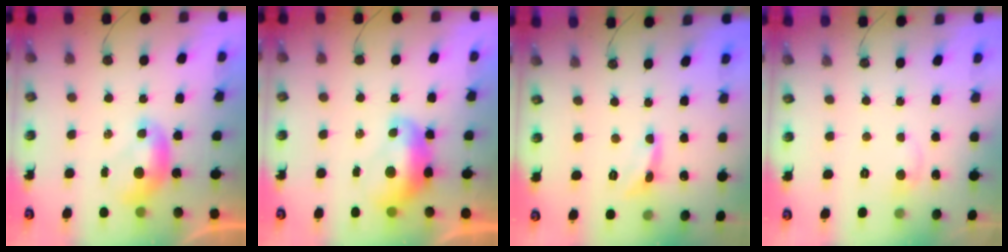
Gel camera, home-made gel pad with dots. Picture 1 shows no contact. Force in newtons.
{"total": 2.2, "press": 2.1, "slide": 0.6}
{"total": 1.1, "press": 1.0, "slide": 0.4}
{"total": 0.9, "press": 0.6, "slide": 0.7}